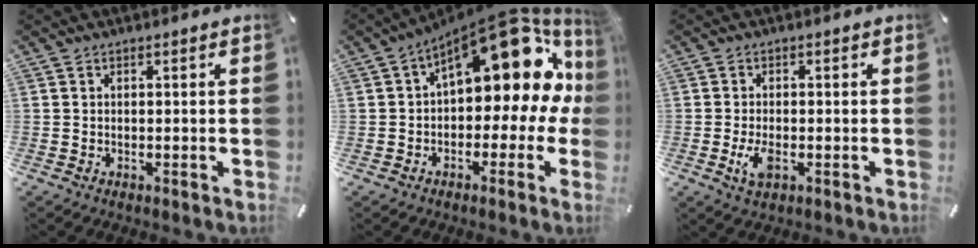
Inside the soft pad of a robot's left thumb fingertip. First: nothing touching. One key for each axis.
{"total": 18.0, "fx": 9.3, "fy": 8.5, "fz": 12.9, "tx": -0.169, "ty": -0.078, "tz": 0.151}
{"total": 4.1, "fx": -1.3, "fy": 2.0, "fz": 3.3, "tx": -0.082, "ty": -0.004, "tz": -0.026}